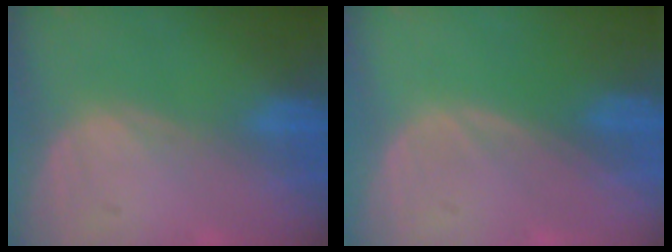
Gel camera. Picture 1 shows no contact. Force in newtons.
{"total": 0.0}